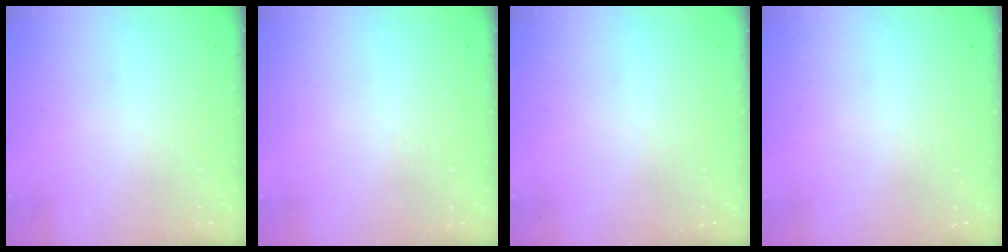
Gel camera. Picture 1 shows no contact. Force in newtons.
{"total": 0.0}
{"total": 0.0}
{"total": 0.0}